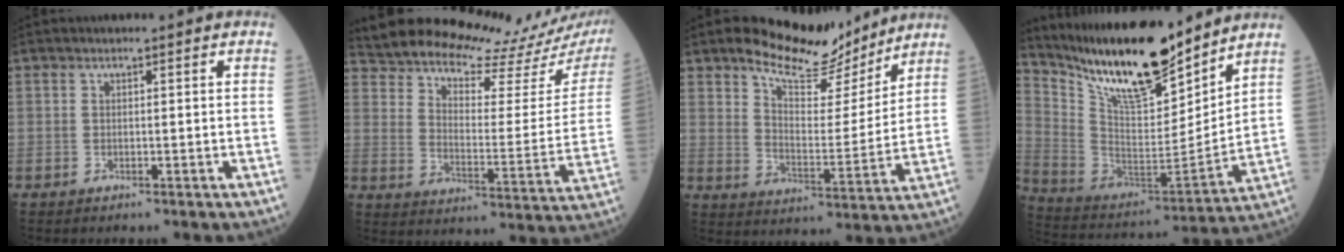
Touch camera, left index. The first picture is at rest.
{"total": 23.0, "force": [21.5, 3.5, 7.3], "torque": [-0.126, -0.082, 0.279]}
{"total": 11.8, "force": [10.5, 3.2, 4.5], "torque": [-0.077, -0.009, 0.168]}
{"total": 20.1, "force": [16.4, 3.9, 11.0], "torque": [-0.197, -0.010, 0.302]}